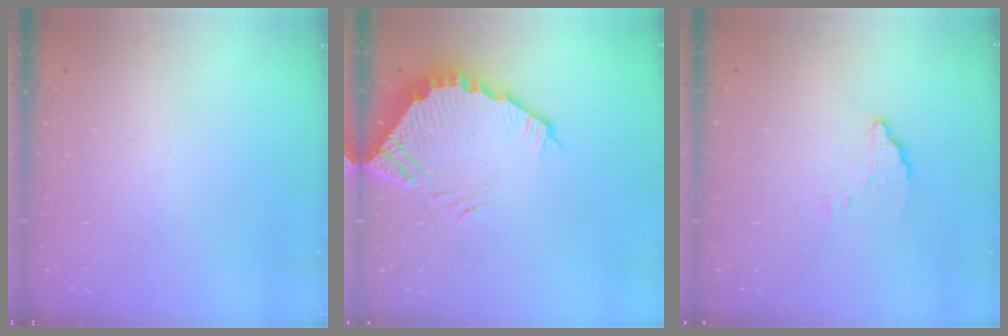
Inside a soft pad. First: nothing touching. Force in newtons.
{"total": 4.8, "press": 4.8, "slide": 0.1}
{"total": 2.6, "press": 2.6, "slide": 0.0}